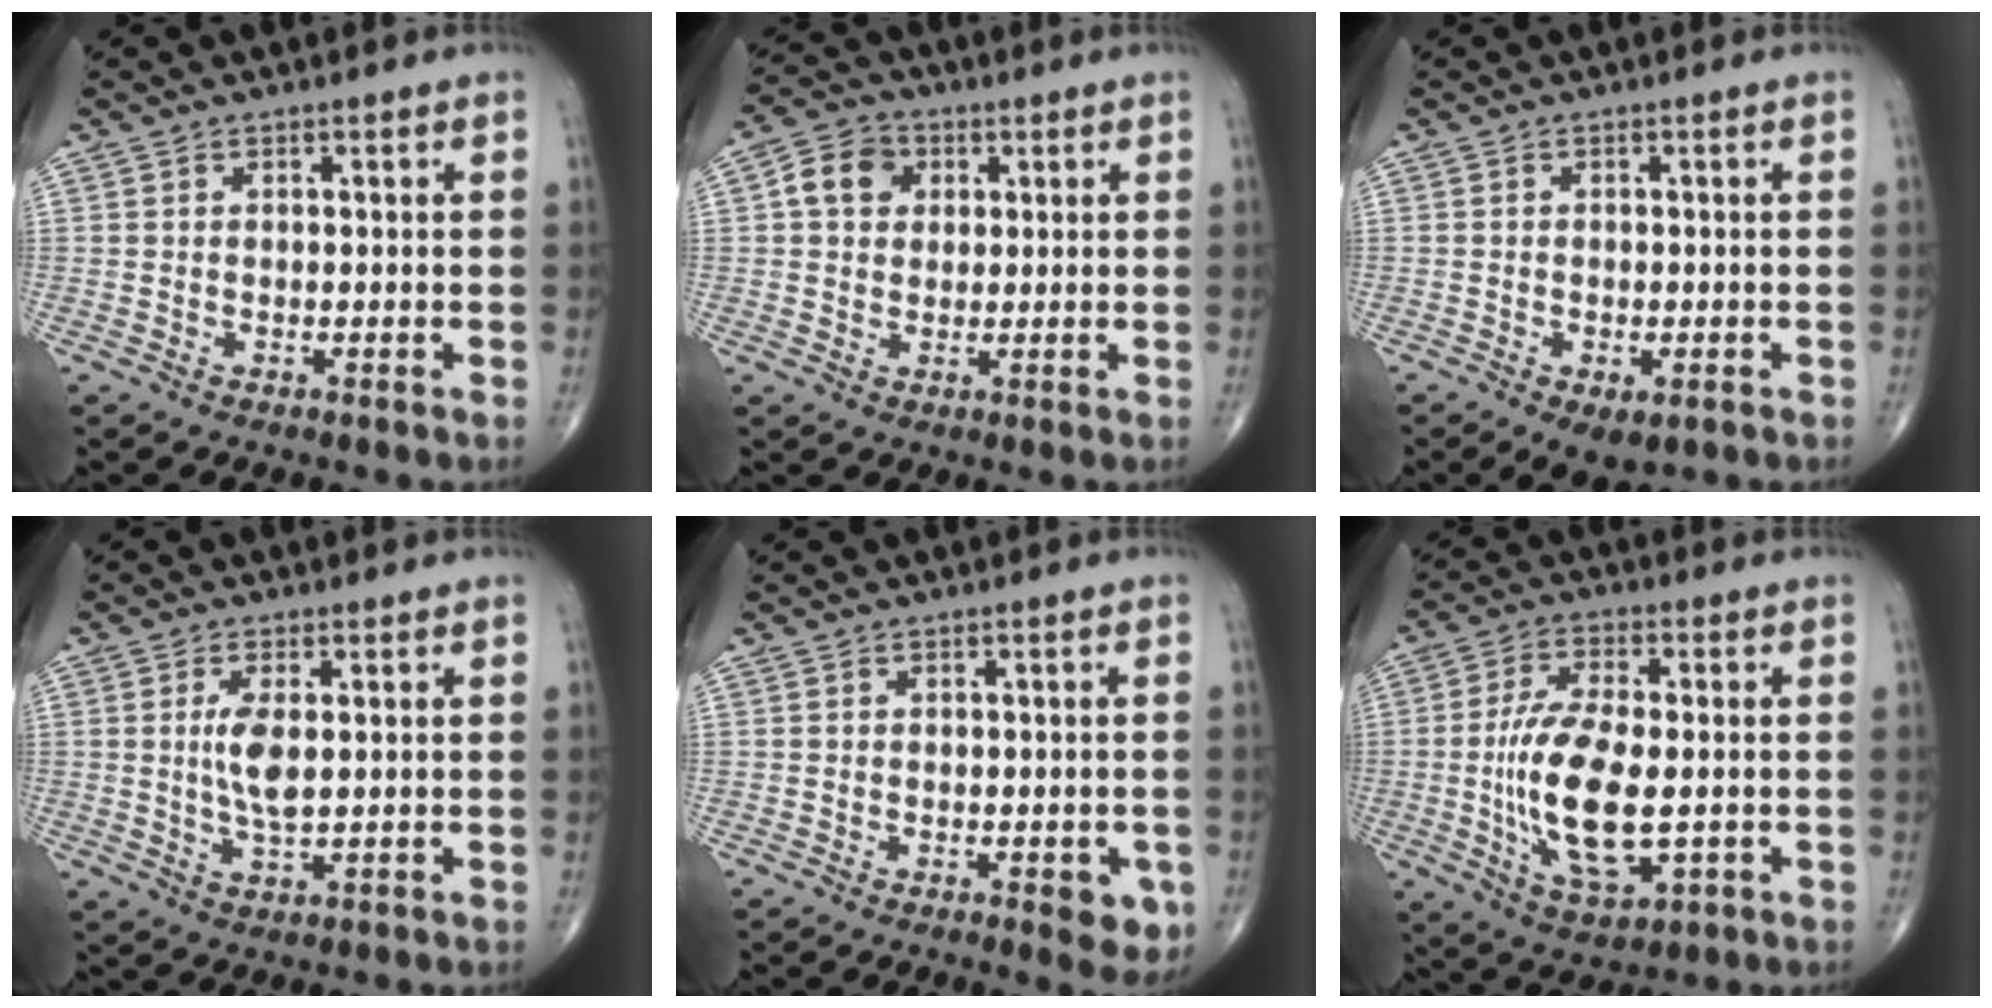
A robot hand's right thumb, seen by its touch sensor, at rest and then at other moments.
{"total": 6.9, "force": [1.7, 5.6, 3.6], "torque": [-0.047, 0.008, 0.022]}
{"total": 5.1, "force": [-2.5, 2.4, 3.7], "torque": [-0.057, 0.000, -0.031]}
{"total": 5.4, "force": [0.8, 1.9, 4.9], "torque": [-0.103, -0.012, 0.017]}
{"total": 4.9, "force": [-1.7, 2.0, 4.1], "torque": [-0.027, -0.004, -0.017]}
{"total": 15.3, "force": [-1.7, 6.8, 13.7], "torque": [-0.257, -0.007, -0.025]}